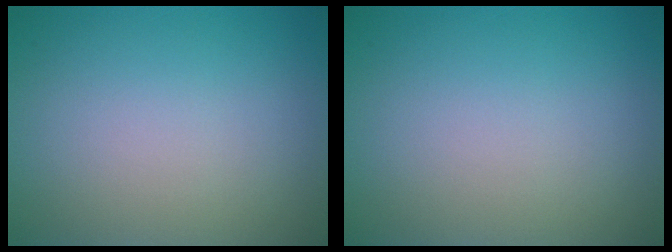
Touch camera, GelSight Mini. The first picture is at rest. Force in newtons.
{"total": 0.0}